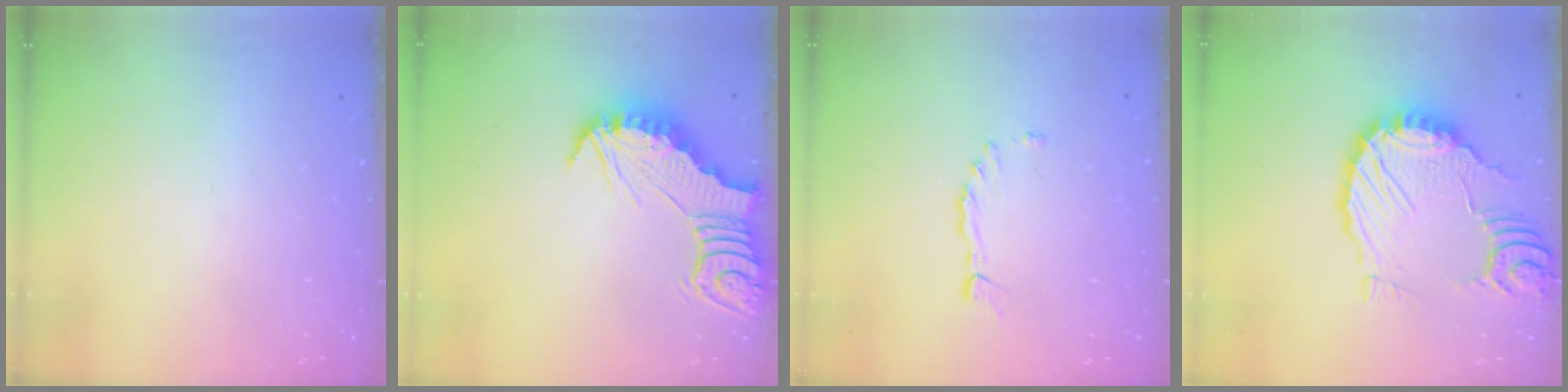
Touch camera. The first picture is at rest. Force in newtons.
{"total": 2.5, "press": 2.5, "slide": 0.2}
{"total": 2.2, "press": 2.2, "slide": 0.3}
{"total": 13.4, "press": 13.3, "slide": 1.6}